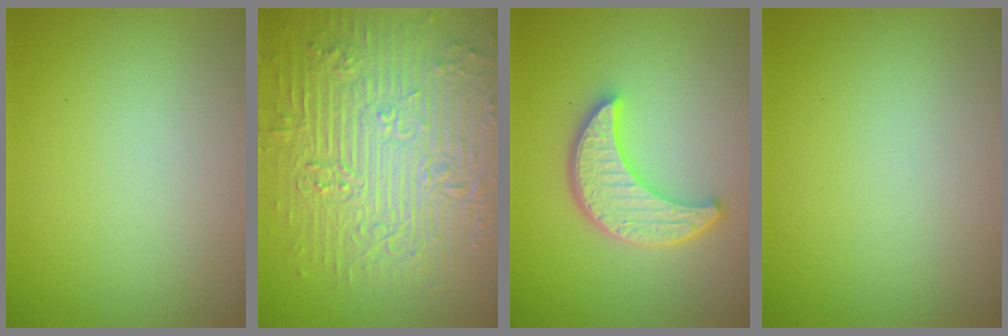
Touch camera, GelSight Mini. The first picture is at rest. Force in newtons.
{"total": 11.2, "press": 7.4, "slide": 8.4}
{"total": 5.0, "press": 4.1, "slide": 2.8}
{"total": 0.0}